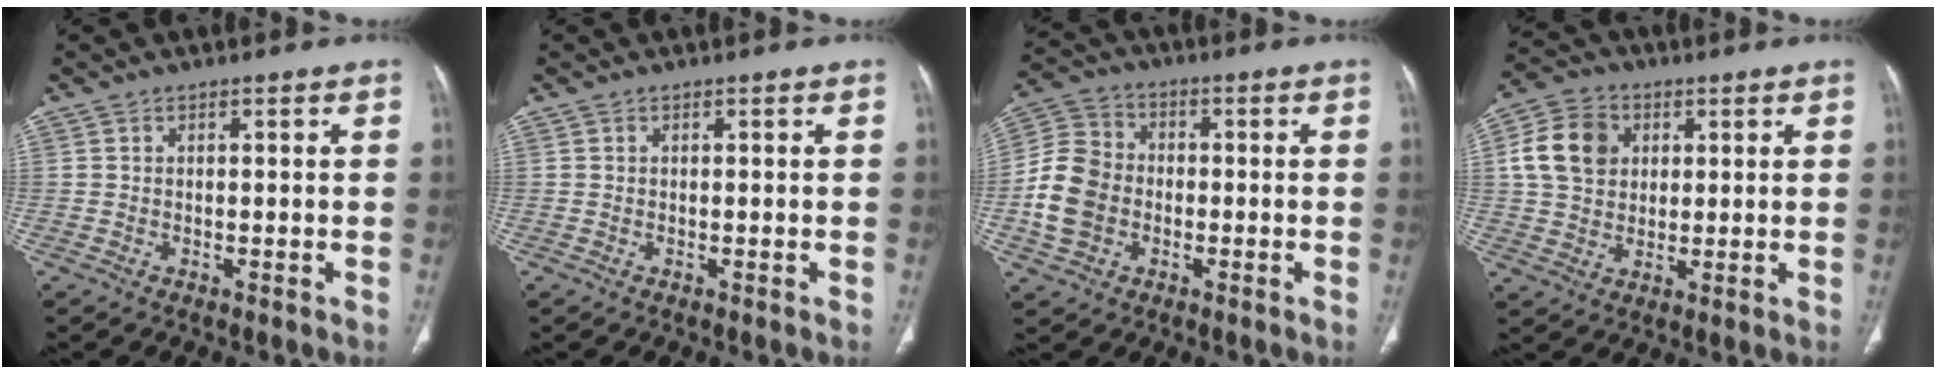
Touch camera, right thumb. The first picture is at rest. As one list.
[{"total": 0.0}, {"total": 10.9, "force": [-2.2, 8.8, 5.9], "torque": [-0.111, 0.027, -0.046]}, {"total": 10.8, "force": [2.5, 8.7, 5.9], "torque": [-0.093, 0.006, 0.042]}]